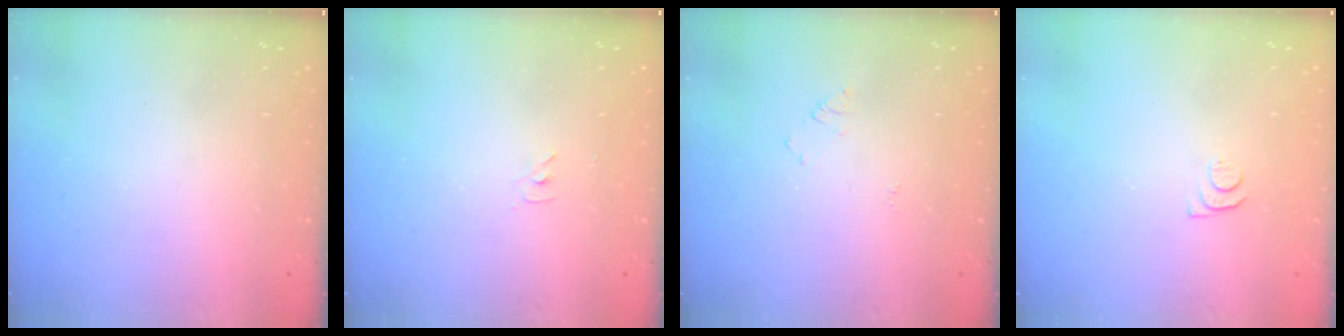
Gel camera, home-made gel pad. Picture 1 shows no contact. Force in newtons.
{"total": 3.5, "press": 3.5, "slide": 0.5}
{"total": 4.7, "press": 4.7, "slide": 0.6}
{"total": 4.4, "press": 4.4, "slide": 0.6}